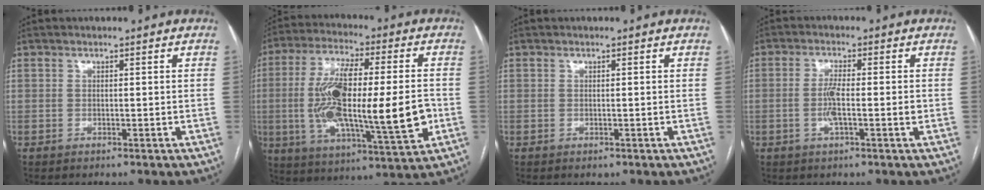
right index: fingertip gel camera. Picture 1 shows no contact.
{"total": 21.2, "force": [-2.2, 4.6, 20.6], "torque": [-0.367, -0.003, -0.027]}
{"total": 0.5, "force": [-0.1, 0.4, 0.4], "torque": [-0.003, 0.001, 0.001]}
{"total": 4.3, "force": [-0.7, 0.6, 4.2], "torque": [-0.085, 0.004, -0.011]}